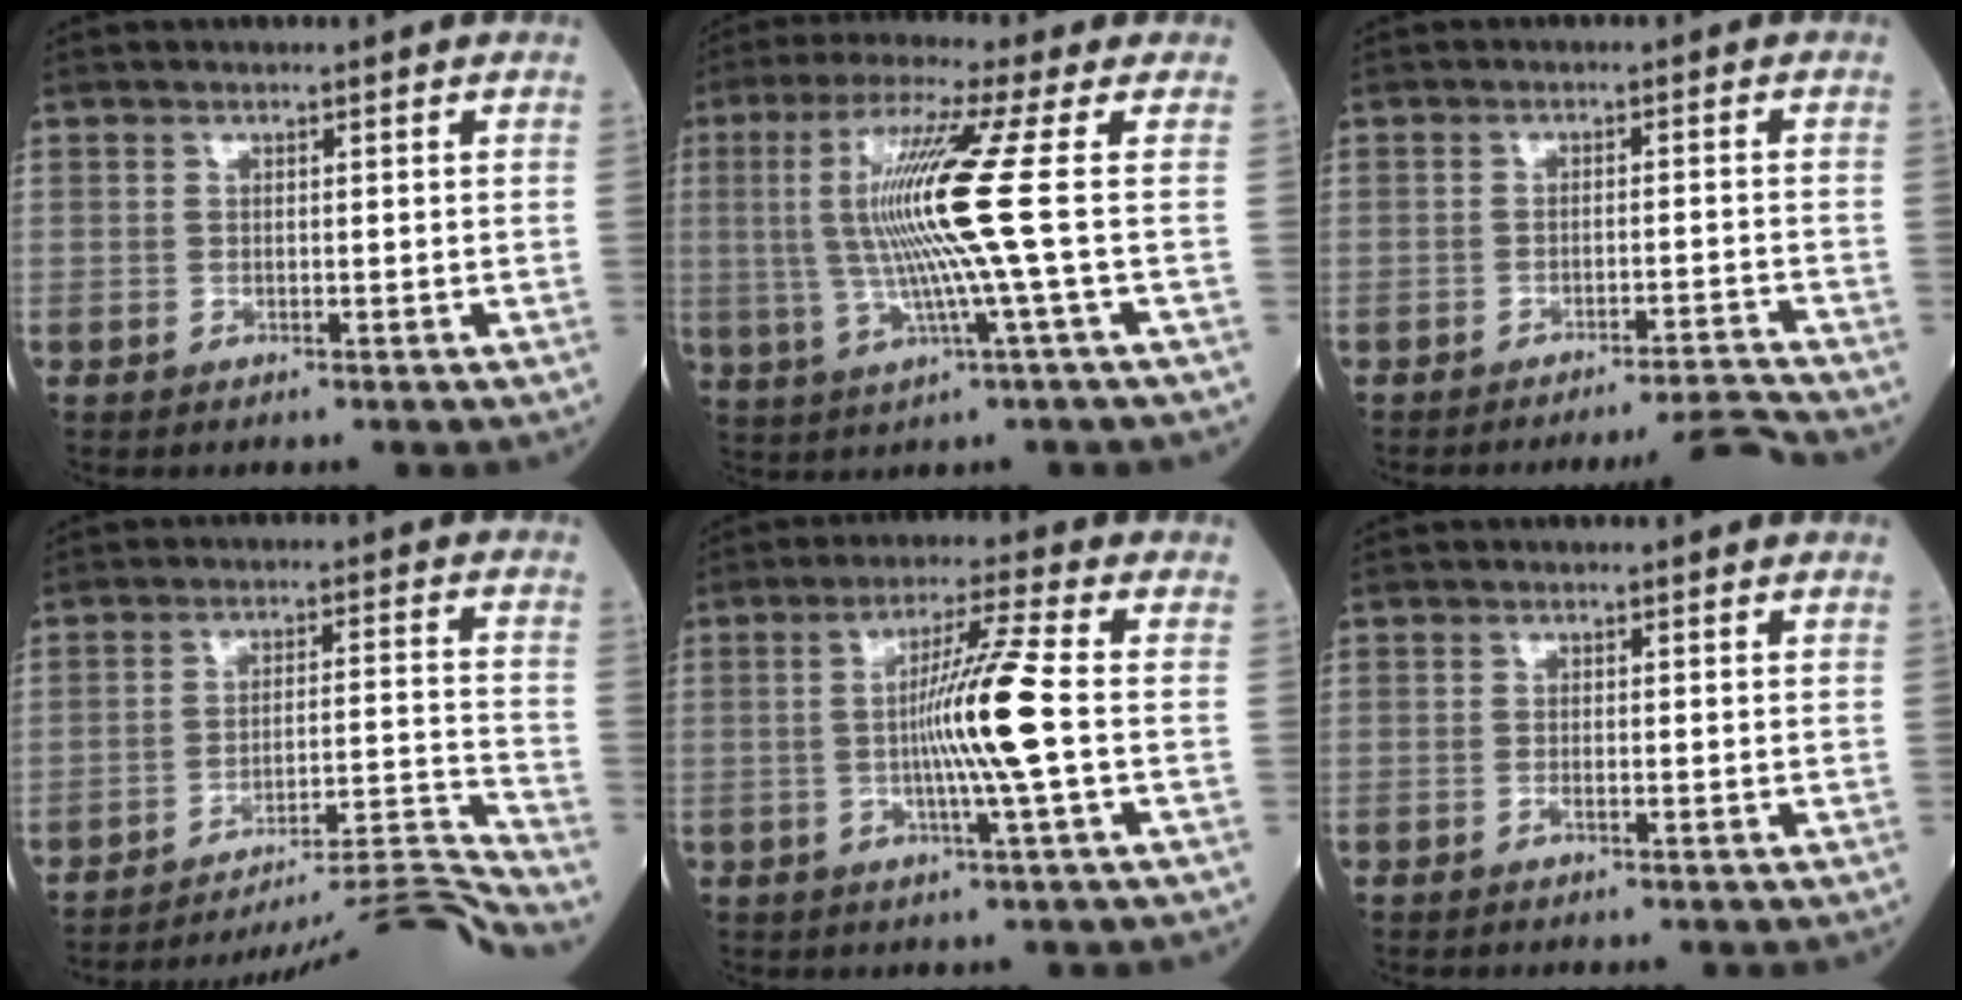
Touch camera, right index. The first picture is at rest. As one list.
[{"total": 12.2, "force": [0.8, -2.1, 12.0], "torque": [-0.244, 0.003, 0.012]}, {"total": 5.8, "force": [-5.2, -2.4, 0.2], "torque": [0.009, 0.001, -0.083]}, {"total": 16.3, "force": [-15.5, -4.1, 2.5], "torque": [-0.010, 0.013, -0.231]}, {"total": 9.2, "force": [-0.8, -1.7, 9.0], "torque": [-0.165, -0.003, -0.016]}, {"total": 0.6, "force": [-0.4, 0.0, 0.5], "torque": [-0.011, -0.001, -0.008]}]